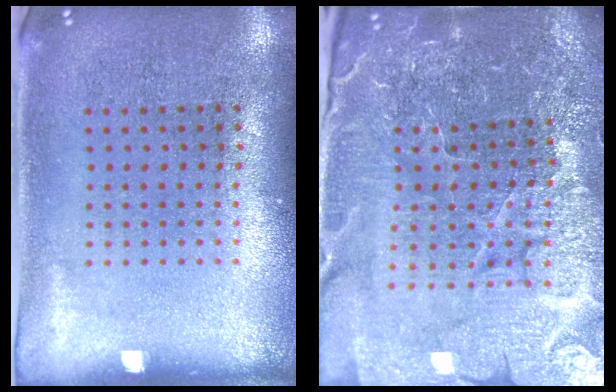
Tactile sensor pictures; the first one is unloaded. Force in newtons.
{"total": 5.4, "press": 5.1, "slide": 1.8}